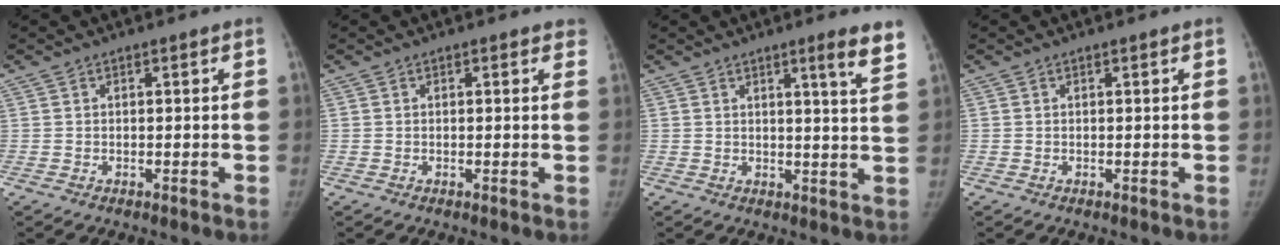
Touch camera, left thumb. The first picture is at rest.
{"total": 1.9, "force": [1.6, 0.8, 0.7], "torque": [0.008, -0.002, 0.005]}
{"total": 6.4, "force": [4.4, -0.1, 4.6], "torque": [-0.055, -0.030, 0.052]}
{"total": 0.0}